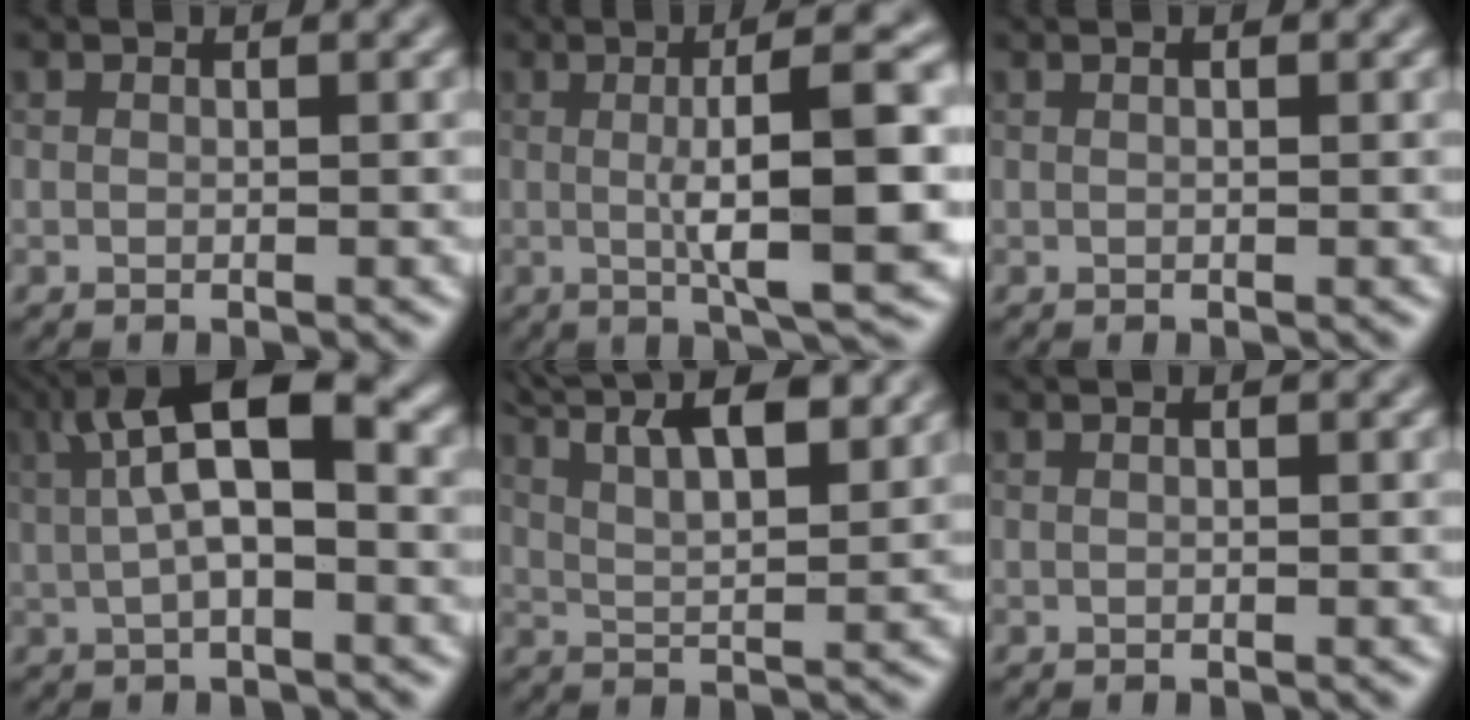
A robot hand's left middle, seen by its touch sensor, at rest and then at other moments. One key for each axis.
{"total": 9.8, "fx": -0.3, "fy": 1.7, "fz": 9.7, "tx": -0.126, "ty": 0.015, "tz": 0.005}
{"total": 1.5, "fx": 0.7, "fy": 0.8, "fz": 1.1, "tx": -0.003, "ty": 0.016, "tz": -0.008}
{"total": 8.1, "fx": 1.0, "fy": 2.9, "fz": 7.5, "tx": -0.138, "ty": 0.019, "tz": 0.019}
{"total": 11.6, "fx": 7.4, "fy": 4.4, "fz": 7.7, "tx": -0.128, "ty": 0.038, "tz": 0.101}
{"total": 0.7, "fx": 0.2, "fy": 0.3, "fz": 0.6, "tx": 0.004, "ty": 0.001, "tz": -0.007}